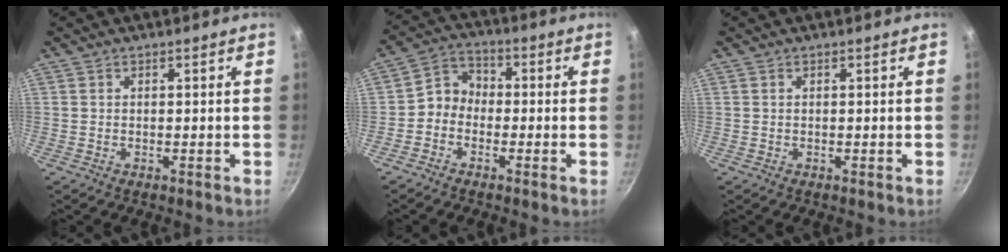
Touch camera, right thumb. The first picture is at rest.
{"total": 5.9, "force": [-1.7, 4.9, 2.9], "torque": [-0.029, 0.028, -0.048]}
{"total": 0.0}